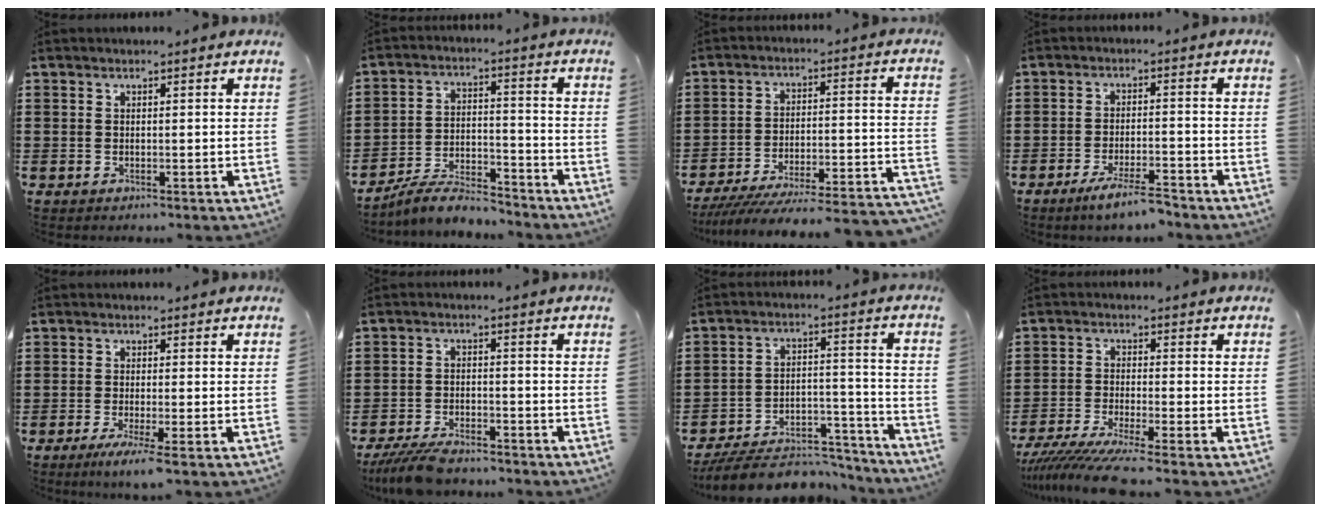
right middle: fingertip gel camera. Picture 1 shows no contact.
{"total": 6.8, "force": [-6.4, 1.0, 1.9], "torque": [-0.038, 0.011, -0.125]}
{"total": 6.2, "force": [-5.7, -0.1, 2.5], "torque": [-0.040, -0.014, -0.115]}
{"total": 4.8, "force": [-4.0, 0.2, 2.7], "torque": [-0.058, -0.007, -0.073]}
{"total": 2.9, "force": [-1.7, -0.3, 2.3], "torque": [-0.045, -0.015, -0.029]}
{"total": 5.3, "force": [-4.9, 0.8, 1.9], "torque": [-0.050, -0.006, -0.098]}
{"total": 9.2, "force": [-8.3, 1.9, 3.3], "torque": [-0.048, 0.029, -0.157]}
{"total": 5.7, "force": [-4.8, -0.5, 3.0], "torque": [-0.069, -0.025, -0.096]}